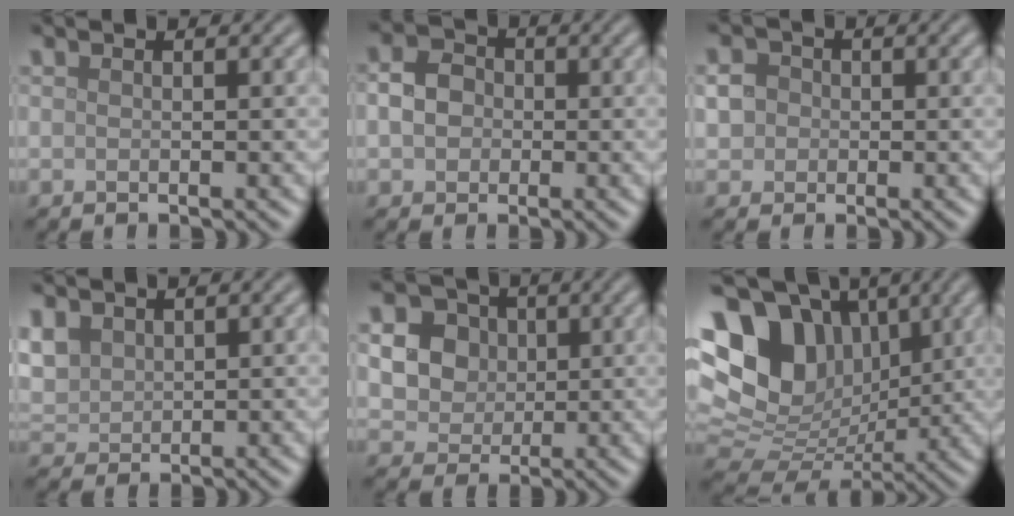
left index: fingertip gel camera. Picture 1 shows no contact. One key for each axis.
{"total": 3.1, "fx": -0.2, "fy": 2.6, "fz": 1.6, "tx": -0.029, "ty": 0.002, "tz": -0.010}
{"total": 3.3, "fx": 0.3, "fy": 3.0, "fz": 1.3, "tx": -0.013, "ty": 0.016, "tz": -0.010}
{"total": 3.1, "fx": 1.7, "fy": 2.3, "fz": 1.4, "tx": -0.044, "ty": 0.004, "tz": 0.036}
{"total": 7.1, "fx": 2.0, "fy": 5.9, "fz": 3.2, "tx": -0.067, "ty": 0.023, "tz": 0.027}
{"total": 13.6, "fx": 4.6, "fy": 9.7, "fz": 8.3, "tx": -0.168, "ty": 0.021, "tz": 0.081}